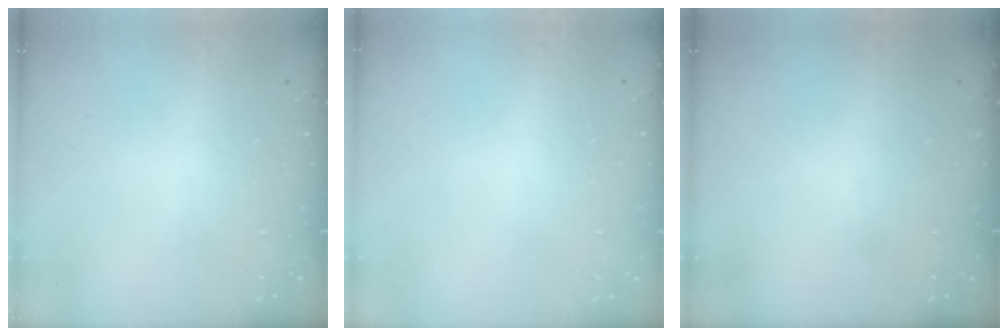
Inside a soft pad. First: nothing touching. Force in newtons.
{"total": 0.0}
{"total": 0.0}